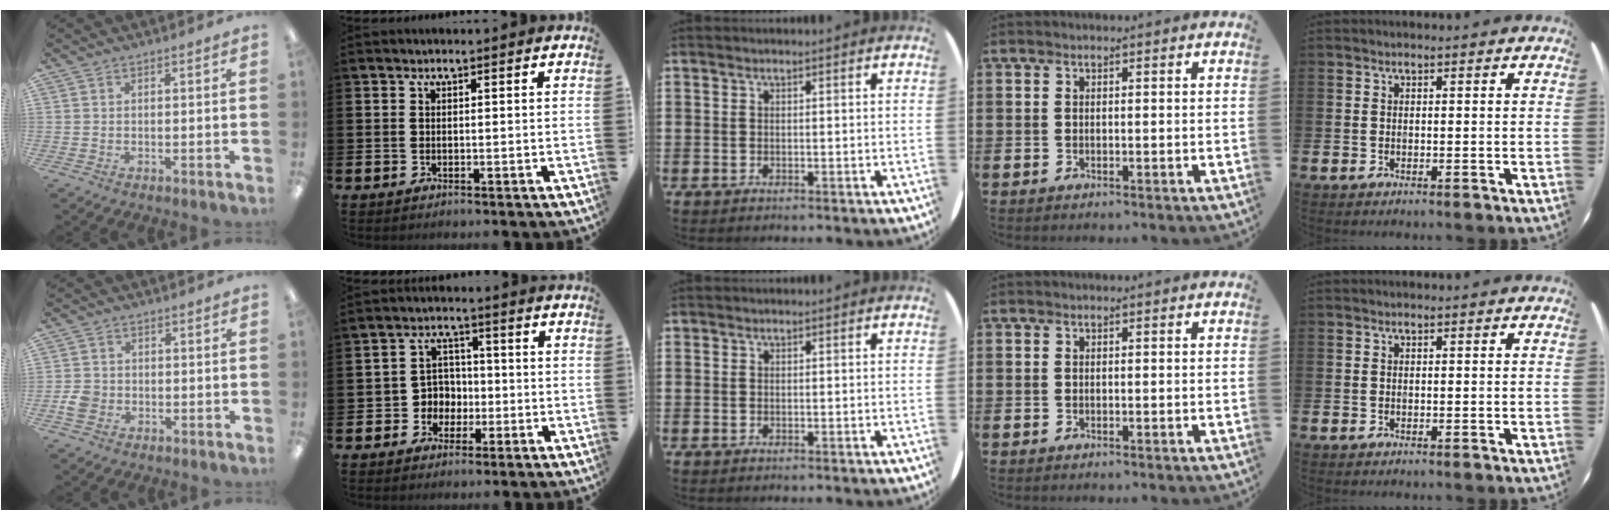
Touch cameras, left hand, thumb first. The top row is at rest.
{"thumb": {"total": 4.3, "force": [-1.3, 3.6, 1.9], "torque": [-0.036, 0.007, -0.023]}, "index": {"total": 4.2, "force": [-0.9, 4.0, 0.6], "torque": [-0.034, 0.005, -0.024]}}